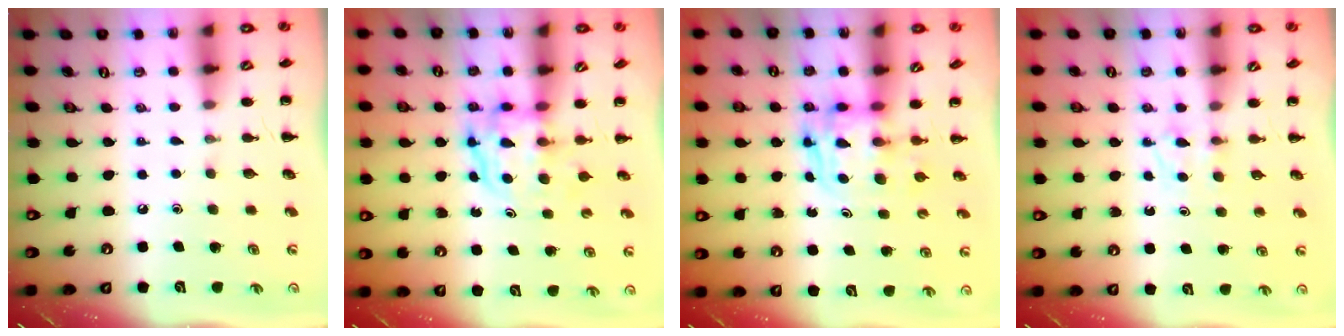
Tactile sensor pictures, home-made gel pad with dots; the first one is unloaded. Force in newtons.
{"total": 4.0, "press": 4.0, "slide": 0.3}
{"total": 2.8, "press": 2.8, "slide": 0.2}
{"total": 3.1, "press": 2.8, "slide": 1.3}